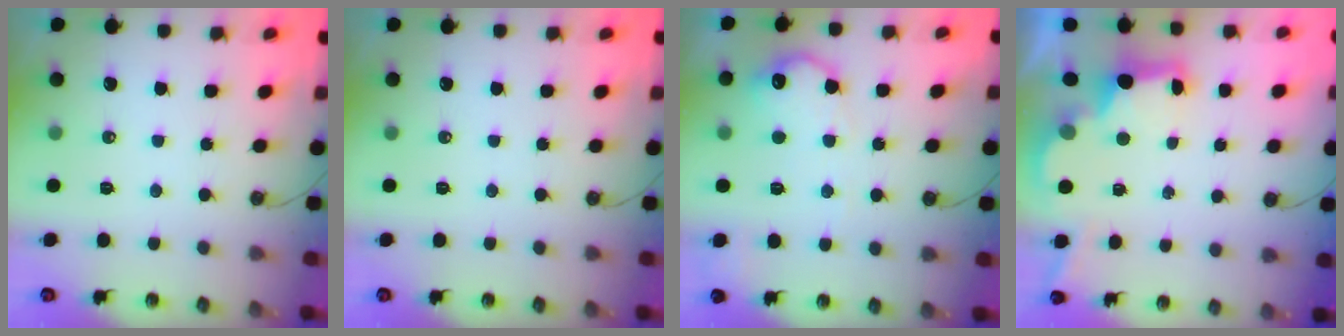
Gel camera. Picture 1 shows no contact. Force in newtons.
{"total": 0.0}
{"total": 14.6, "press": 14.6, "slide": 0.7}
{"total": 2.8, "press": 2.7, "slide": 0.9}